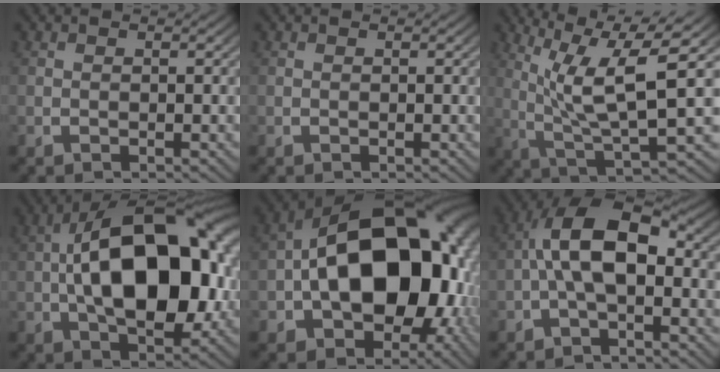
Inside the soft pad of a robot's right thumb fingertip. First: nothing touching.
{"total": 0.0}
{"total": 11.2, "force": [2.5, 5.3, 9.6], "torque": [-0.164, -0.021, 0.044]}
{"total": 19.1, "force": [-0.3, 11.0, 15.6], "torque": [-0.266, -0.035, 0.014]}
{"total": 22.4, "force": [-1.2, 15.0, 16.5], "torque": [-0.293, -0.072, 0.013]}
{"total": 8.9, "force": [-0.4, 5.5, 7.0], "torque": [-0.140, -0.014, -0.008]}